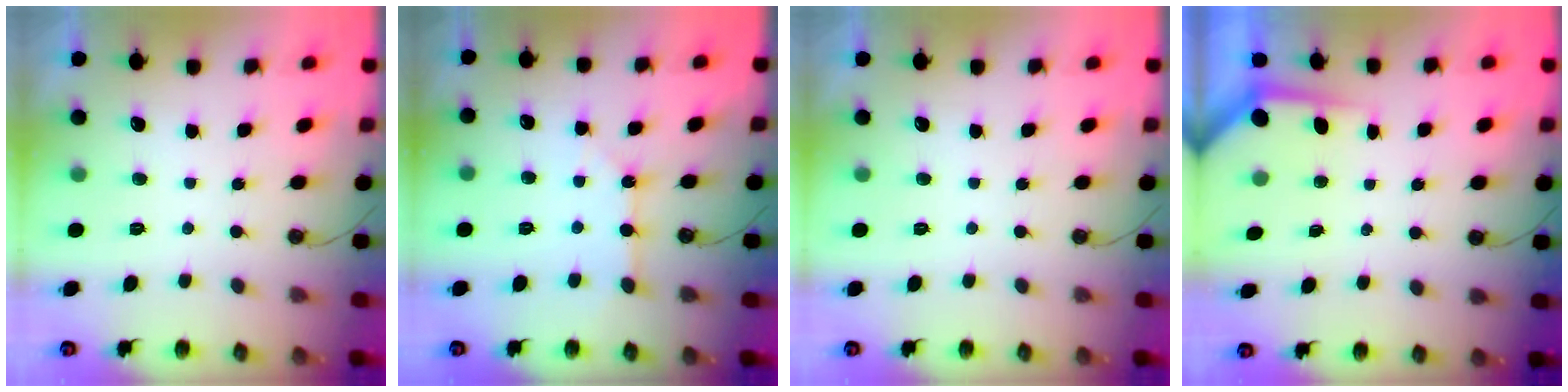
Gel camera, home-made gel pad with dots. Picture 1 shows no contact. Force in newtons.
{"total": 2.3, "press": 2.3, "slide": 0.3}
{"total": 0.0}
{"total": 3.6, "press": 3.6, "slide": 0.3}